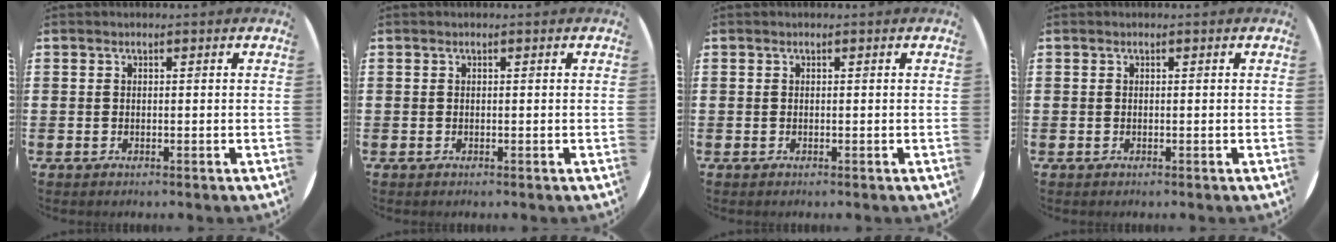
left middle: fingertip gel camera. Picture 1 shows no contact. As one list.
[{"total": 0.0}, {"total": 0.0}, {"total": 0.0}]